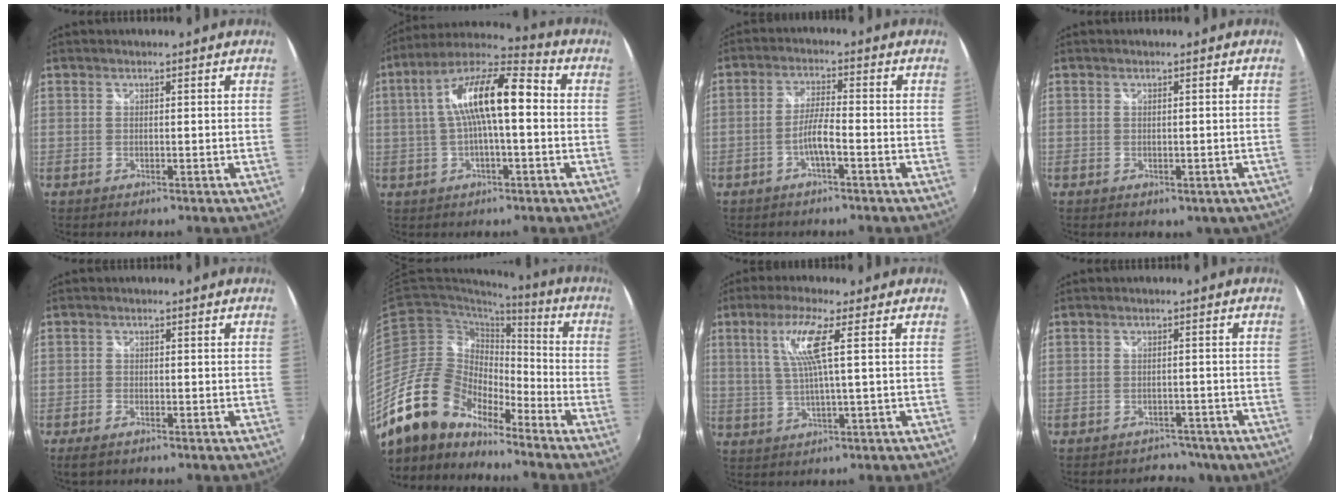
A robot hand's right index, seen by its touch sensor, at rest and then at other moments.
{"total": 14.3, "force": [0.6, 3.9, 13.8], "torque": [-0.252, 0.027, 0.004]}
{"total": 4.0, "force": [-2.0, 0.3, 3.4], "torque": [-0.071, 0.004, -0.038]}
{"total": 2.8, "force": [-1.6, 1.8, 1.4], "torque": [-0.026, -0.006, -0.013]}
{"total": 2.8, "force": [-2.0, 1.2, 1.6], "torque": [-0.038, -0.009, -0.037]}
{"total": 16.8, "force": [-13.8, 7.3, 6.2], "torque": [-0.122, 0.017, -0.264]}
{"total": 7.4, "force": [2.4, -0.4, 7.0], "torque": [-0.135, 0.001, 0.053]}
{"total": 7.4, "force": [-5.9, 3.9, 2.0], "torque": [-0.043, 0.003, -0.068]}